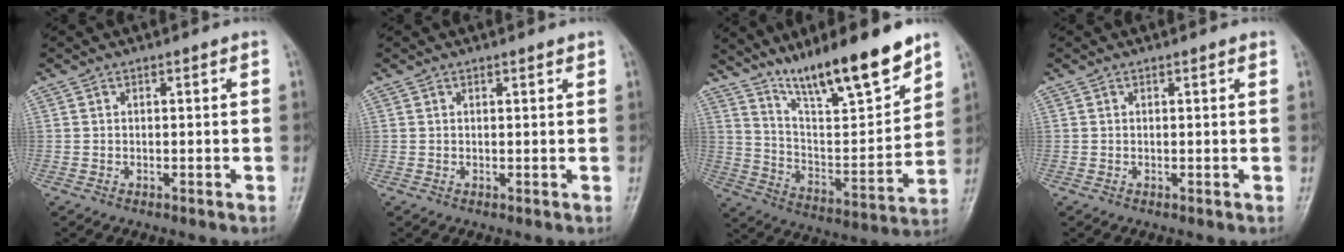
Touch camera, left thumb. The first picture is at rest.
{"total": 0.9, "force": [0.7, 0.2, 0.5], "torque": [-0.005, -0.002, 0.010]}
{"total": 18.9, "force": [14.0, 3.6, 12.2], "torque": [-0.167, -0.081, 0.245]}
{"total": 0.8, "force": [0.6, 0.1, 0.5], "torque": [-0.005, 0.001, 0.005]}